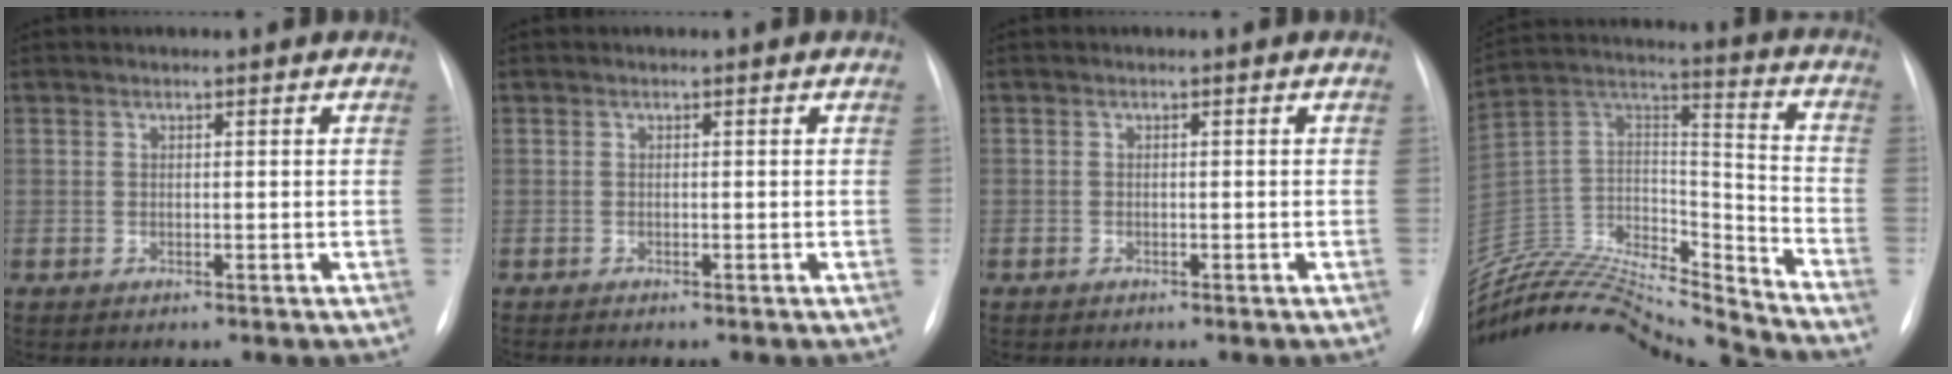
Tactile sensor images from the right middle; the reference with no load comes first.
{"total": 0.7, "force": [-0.6, 0.0, 0.4], "torque": [-0.005, -0.004, -0.007]}
{"total": 0.6, "force": [-0.4, 0.5, 0.0], "torque": [0.000, 0.004, -0.006]}
{"total": 22.2, "force": [-21.2, 0.9, 6.4], "torque": [-0.130, 0.020, -0.367]}